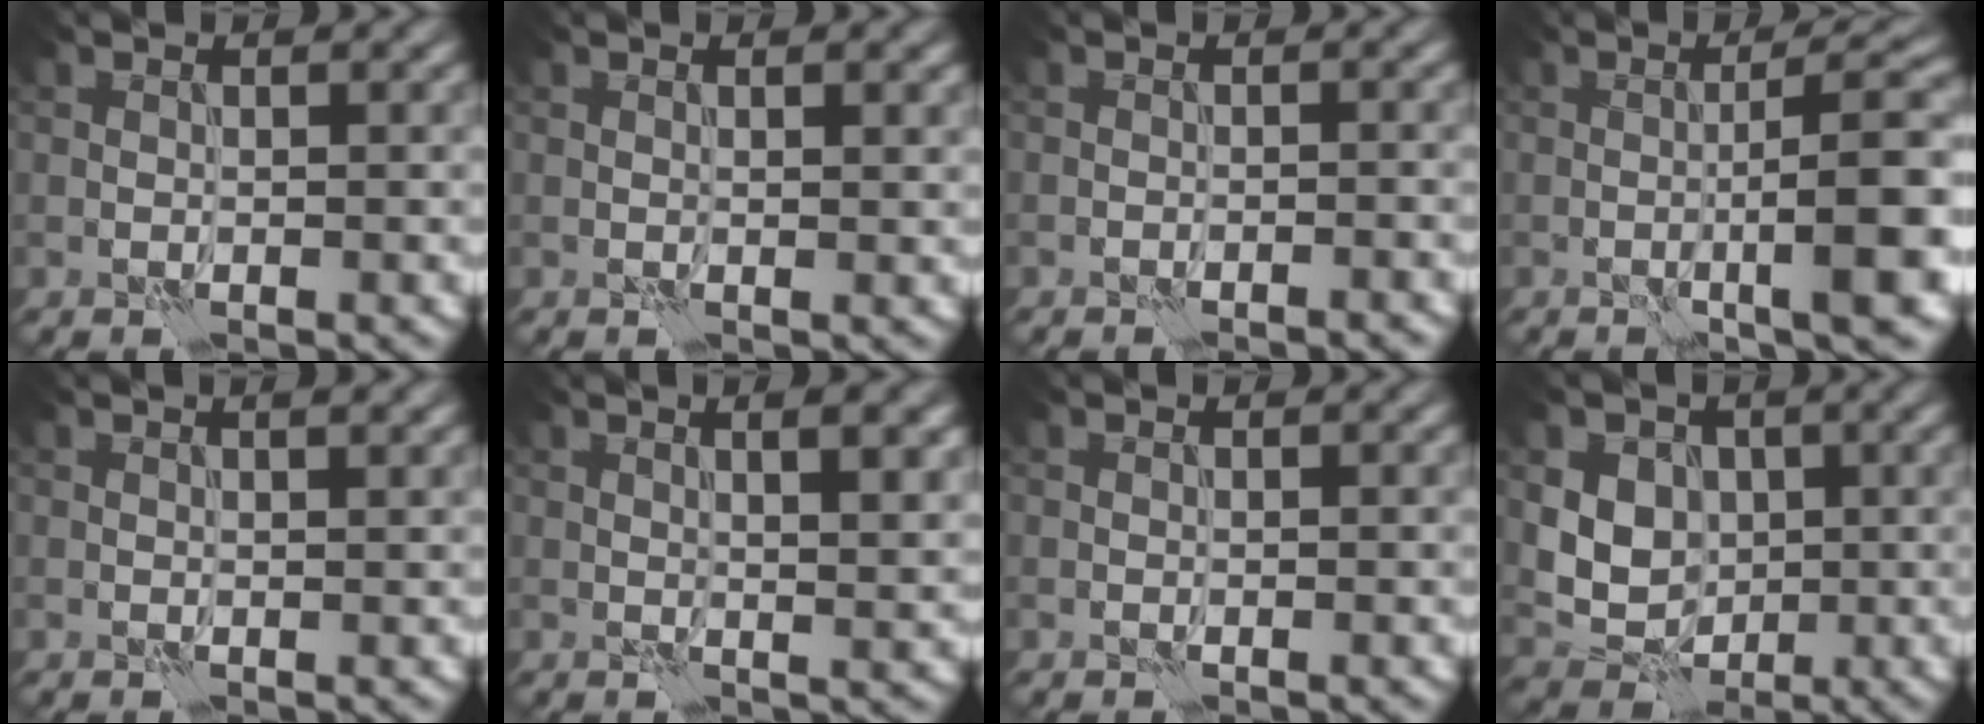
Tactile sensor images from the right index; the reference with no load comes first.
{"total": 1.1, "force": [0.5, 0.2, 0.9], "torque": [-0.012, 0.000, 0.007]}
{"total": 1.4, "force": [-1.4, 0.1, 0.4], "torque": [0.003, 0.007, -0.027]}
{"total": 7.5, "force": [-1.6, 1.3, 7.2], "torque": [-0.090, 0.014, -0.030]}
{"total": 1.2, "force": [0.9, 0.2, 0.8], "torque": [-0.012, -0.001, 0.009]}
{"total": 5.6, "force": [2.2, 1.9, 4.8], "torque": [-0.037, 0.020, 0.016]}
{"total": 0.0}
{"total": 6.0, "force": [1.8, 5.1, 2.6], "torque": [-0.046, 0.004, 0.033]}